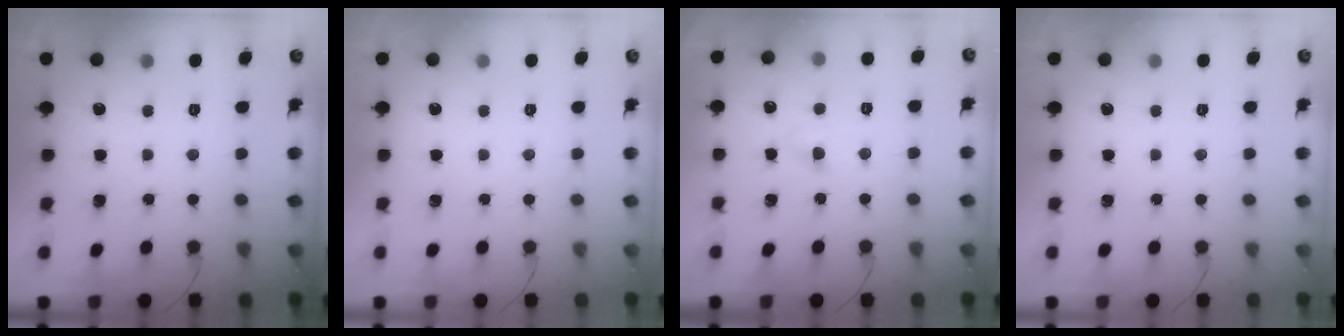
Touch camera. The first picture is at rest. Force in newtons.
{"total": 0.0}
{"total": 3.8, "press": 3.6, "slide": 1.1}
{"total": 0.0}